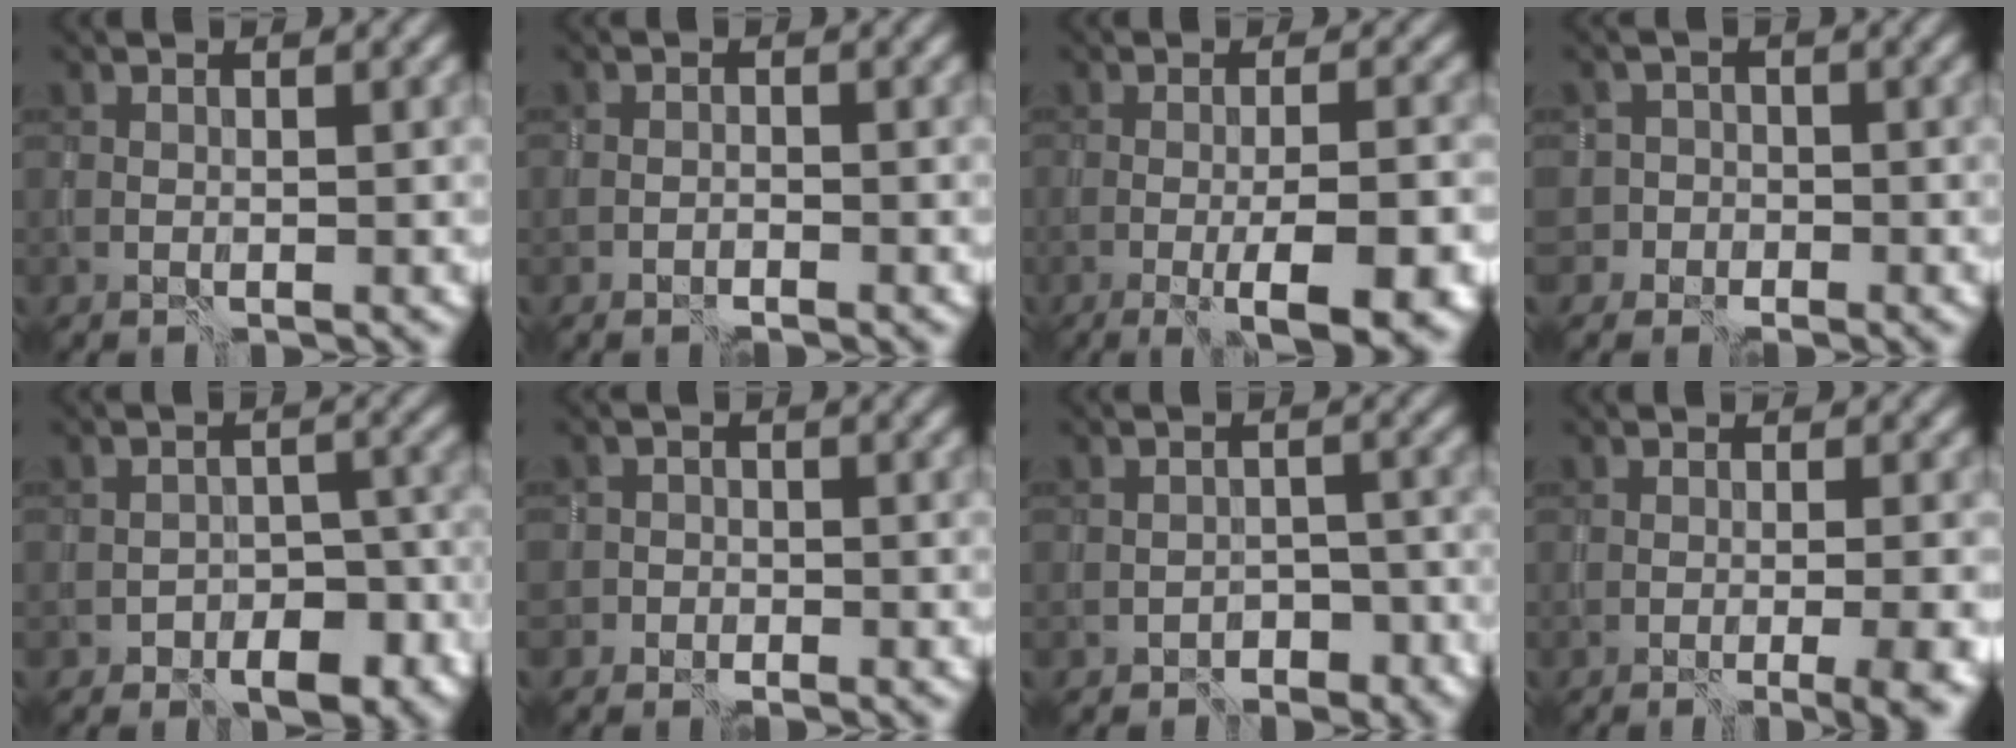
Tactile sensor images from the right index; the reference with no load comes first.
{"total": 0.9, "force": [-0.6, 0.5, 0.3], "torque": [-0.004, -0.003, -0.010]}
{"total": 6.5, "force": [-2.4, 1.4, 5.9], "torque": [-0.076, -0.009, -0.034]}
{"total": 2.8, "force": [-1.2, 2.5, -0.5], "torque": [0.041, 0.015, -0.042]}
{"total": 7.3, "force": [-4.8, 4.3, 3.5], "torque": [-0.024, -0.005, -0.065]}
{"total": 2.0, "force": [-1.2, 1.6, -0.3], "torque": [0.026, 0.011, -0.029]}
{"total": 3.4, "force": [-2.7, 1.9, 1.0], "torque": [-0.004, -0.004, -0.045]}
{"total": 5.4, "force": [-1.5, 1.7, 4.9], "torque": [-0.036, -0.008, -0.016]}